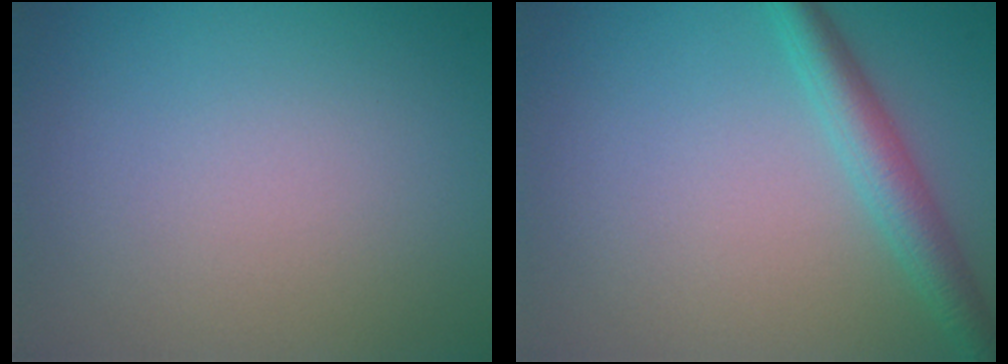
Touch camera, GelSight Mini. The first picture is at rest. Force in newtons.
{"total": 3.5, "press": 3.5, "slide": 0.0}